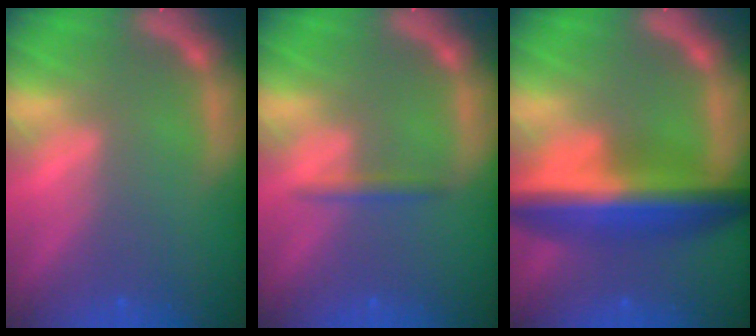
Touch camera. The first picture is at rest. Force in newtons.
{"total": 1.4}
{"total": 9.5}